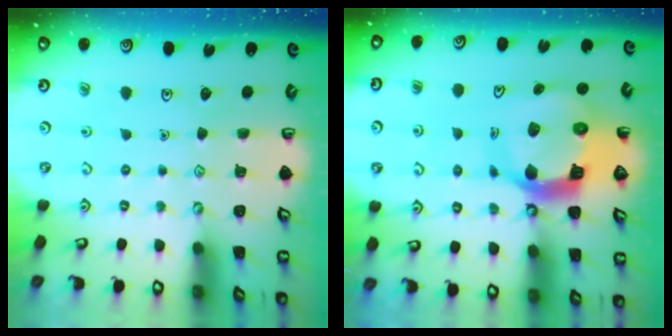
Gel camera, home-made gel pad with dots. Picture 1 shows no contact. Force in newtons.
{"total": 14.4, "press": 14.3, "slide": 1.6}